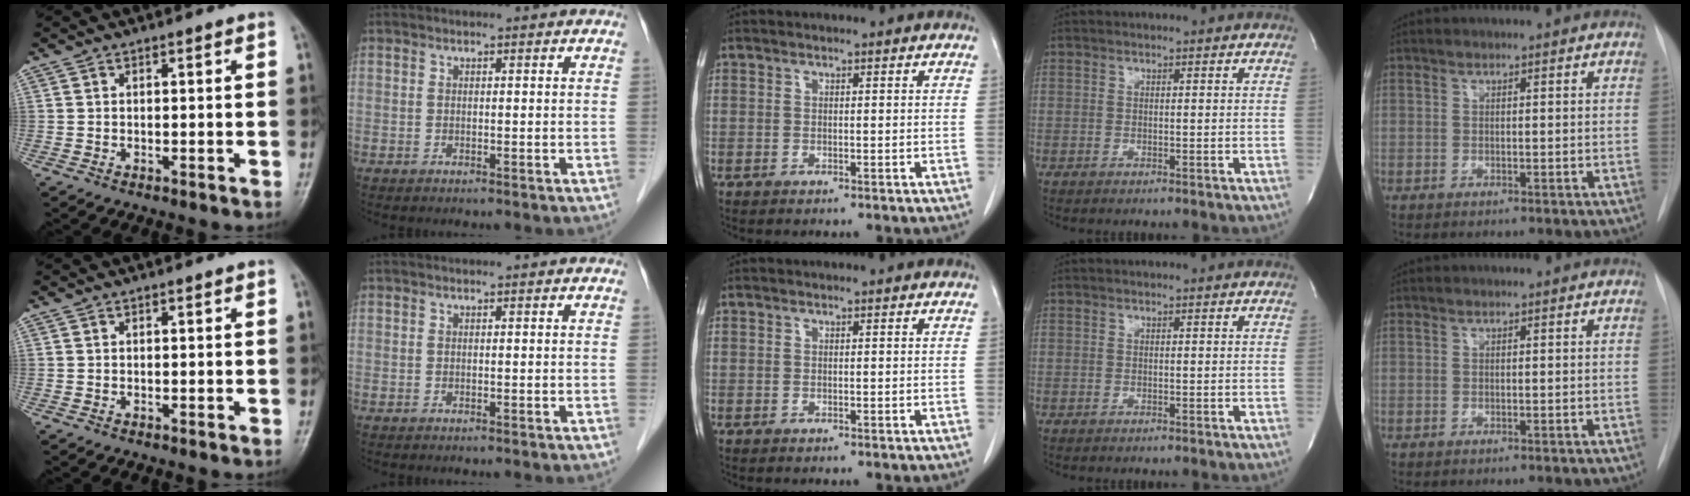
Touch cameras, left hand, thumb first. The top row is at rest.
{}